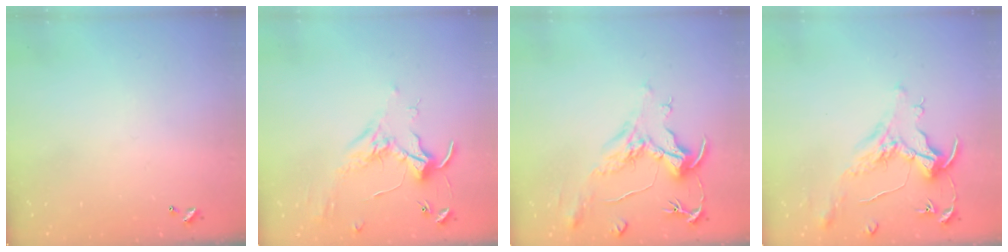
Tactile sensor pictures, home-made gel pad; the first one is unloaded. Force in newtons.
{"total": 1.7, "press": 1.7, "slide": 0.4}
{"total": 2.3, "press": 1.8, "slide": 1.3}
{"total": 1.6, "press": 1.4, "slide": 0.7}